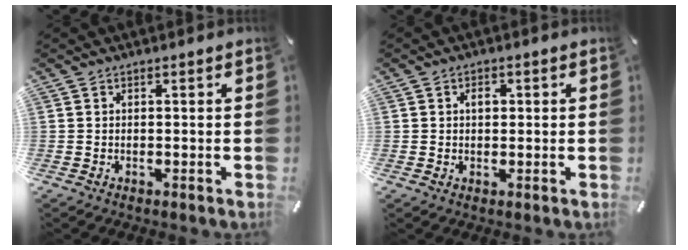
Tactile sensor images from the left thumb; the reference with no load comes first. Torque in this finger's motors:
{"motor_torque": [0.10, -0.17, 0.09, -0.19, 0.05]}